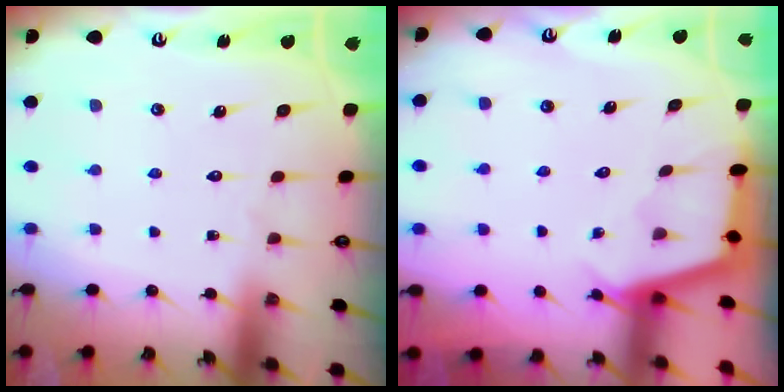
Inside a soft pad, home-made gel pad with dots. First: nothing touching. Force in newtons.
{"total": 2.5, "press": 2.5, "slide": 0.1}